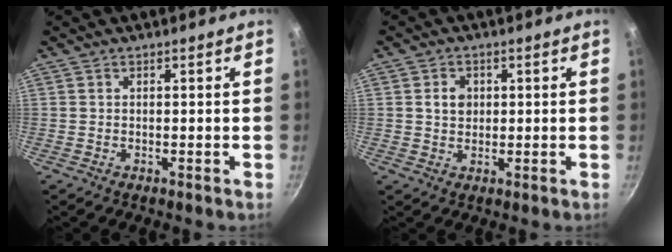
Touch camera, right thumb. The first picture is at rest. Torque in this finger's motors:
{"motor_torque": [0.21, 0.31, 0.71, 0.25, -0.07]}